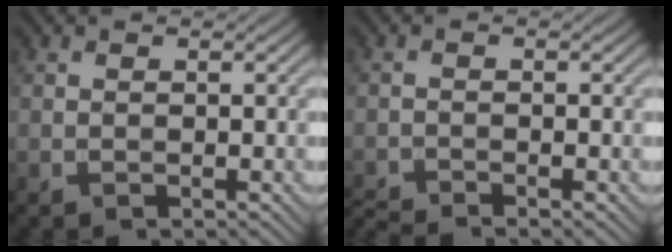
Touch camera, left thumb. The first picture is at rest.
{"total": 2.6, "force": [-2.3, 0.0, 1.0], "torque": [-0.024, -0.005, -0.051]}